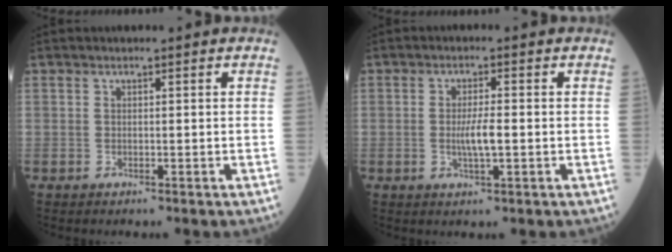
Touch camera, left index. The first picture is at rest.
{"total": 3.5, "force": [-0.6, 0.4, 3.4], "torque": [-0.069, -0.004, -0.011]}